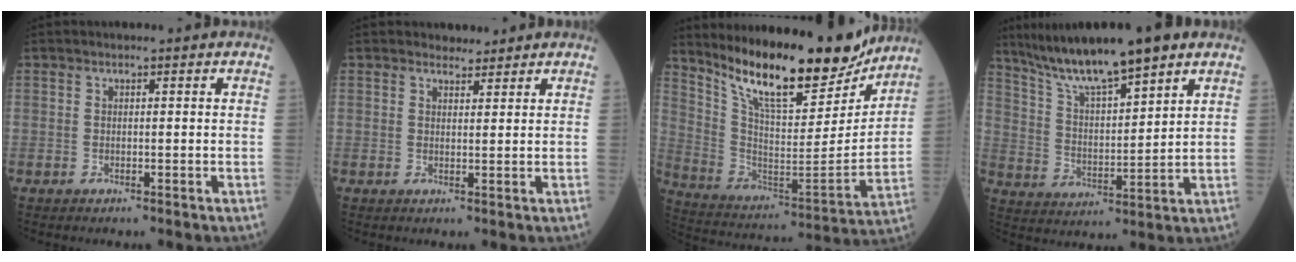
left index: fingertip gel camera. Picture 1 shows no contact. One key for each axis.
{"total": 1.9, "fx": 1.8, "fy": 0.7, "fz": 0.0, "tx": -0.002, "ty": 0.001, "tz": 0.029}
{"total": 20.2, "fx": 16.9, "fy": 4.2, "fz": 10.1, "tx": -0.177, "ty": -0.035, "tz": 0.282}
{"total": 13.4, "fx": 10.5, "fy": 1.3, "fz": 8.2, "tx": -0.151, "ty": 0.011, "tz": 0.190}